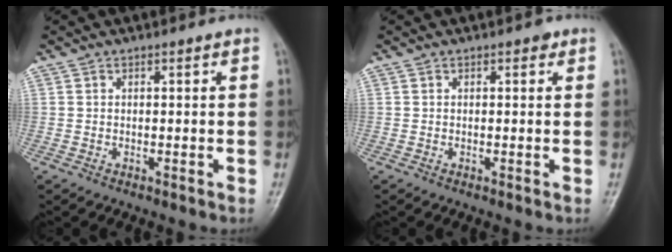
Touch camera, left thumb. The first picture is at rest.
{"total": 0.8, "force": [0.4, 0.5, 0.5], "torque": [0.002, 0.000, 0.001]}